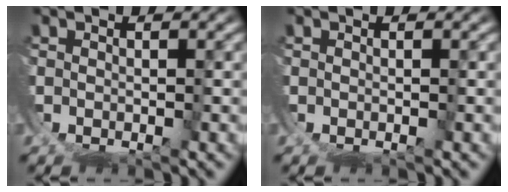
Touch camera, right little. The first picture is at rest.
{"total": 0.0}